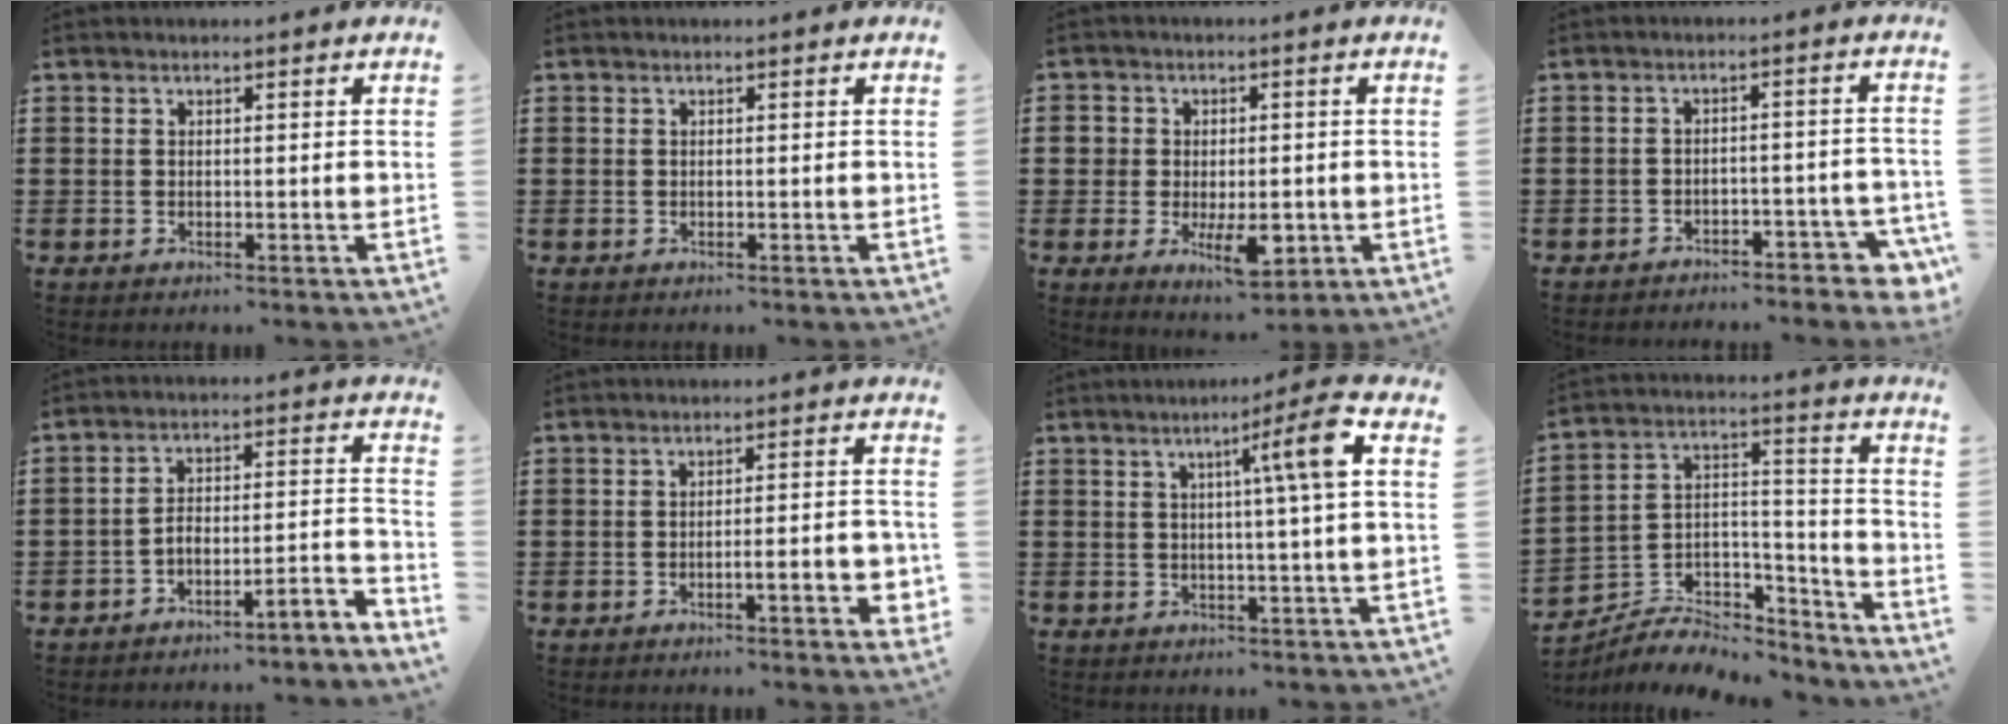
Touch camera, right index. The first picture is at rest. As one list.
[{"total": 0.0}, {"total": 6.5, "force": [-1.5, 4.3, 4.6], "torque": [-0.072, 0.006, -0.028]}, {"total": 3.4, "force": [-3.0, 1.1, 1.1], "torque": [-0.020, 0.007, -0.060]}, {"total": 4.6, "force": [-4.3, 0.0, 1.6], "torque": [-0.029, -0.011, -0.089]}, {"total": 5.4, "force": [-1.8, 0.7, 5.0], "torque": [-0.071, -0.010, -0.029]}, {"total": 7.1, "force": [2.0, -1.0, 6.8], "torque": [-0.117, -0.008, 0.020]}, {"total": 5.5, "force": [-4.8, 2.5, 0.8], "torque": [-0.013, 0.009, -0.094]}]